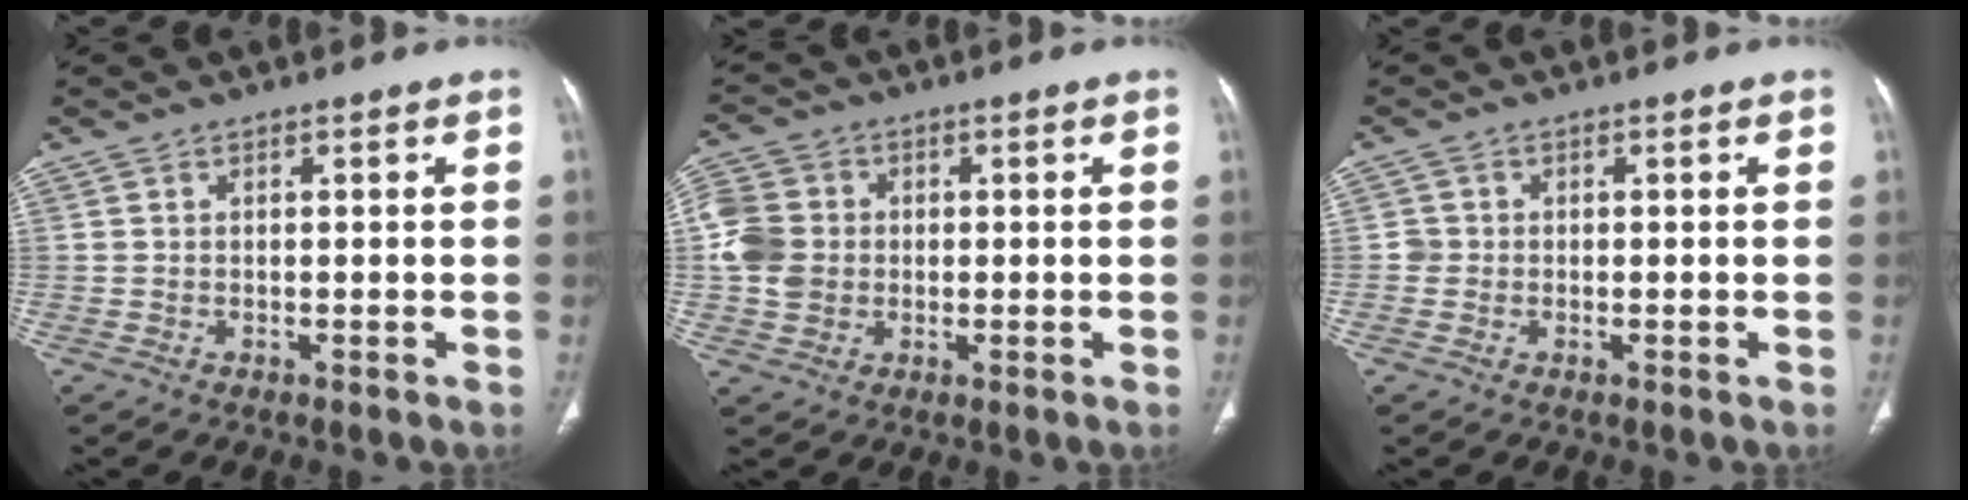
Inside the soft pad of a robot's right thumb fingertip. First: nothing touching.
{"total": 8.4, "force": [0.0, 7.4, 3.9], "torque": [-0.071, 0.011, -0.004]}
{"total": 1.6, "force": [-0.2, 1.6, 0.1], "torque": [0.008, 0.007, -0.006]}